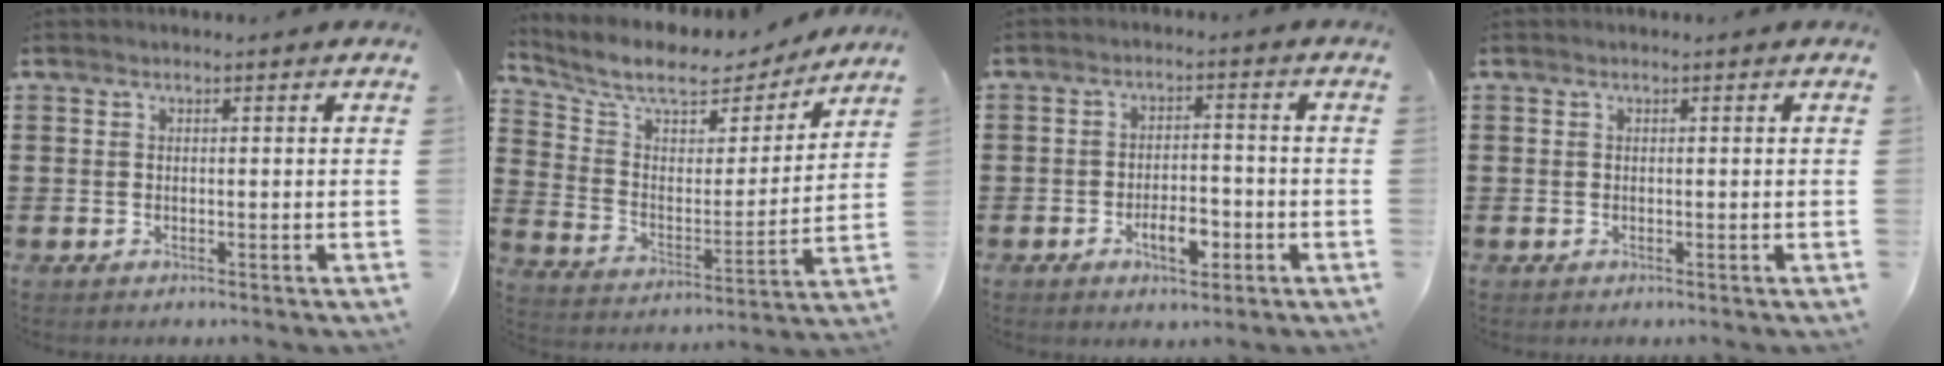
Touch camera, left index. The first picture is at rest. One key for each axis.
{"total": 8.6, "fx": 7.4, "fy": 2.8, "fz": 3.3, "tx": -0.094, "ty": -0.044, "tz": 0.124}
{"total": 5.2, "fx": -2.4, "fy": 2.4, "fz": 3.8, "tx": -0.047, "ty": 0.002, "tz": -0.047}
{"total": 0.0}